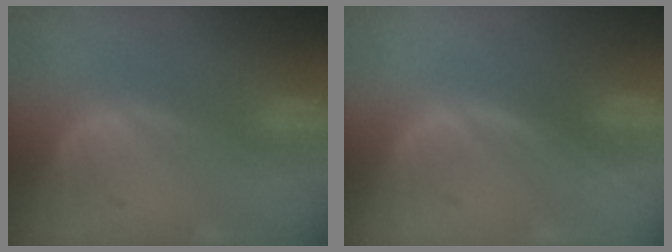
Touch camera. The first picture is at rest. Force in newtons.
{"total": 0.0}